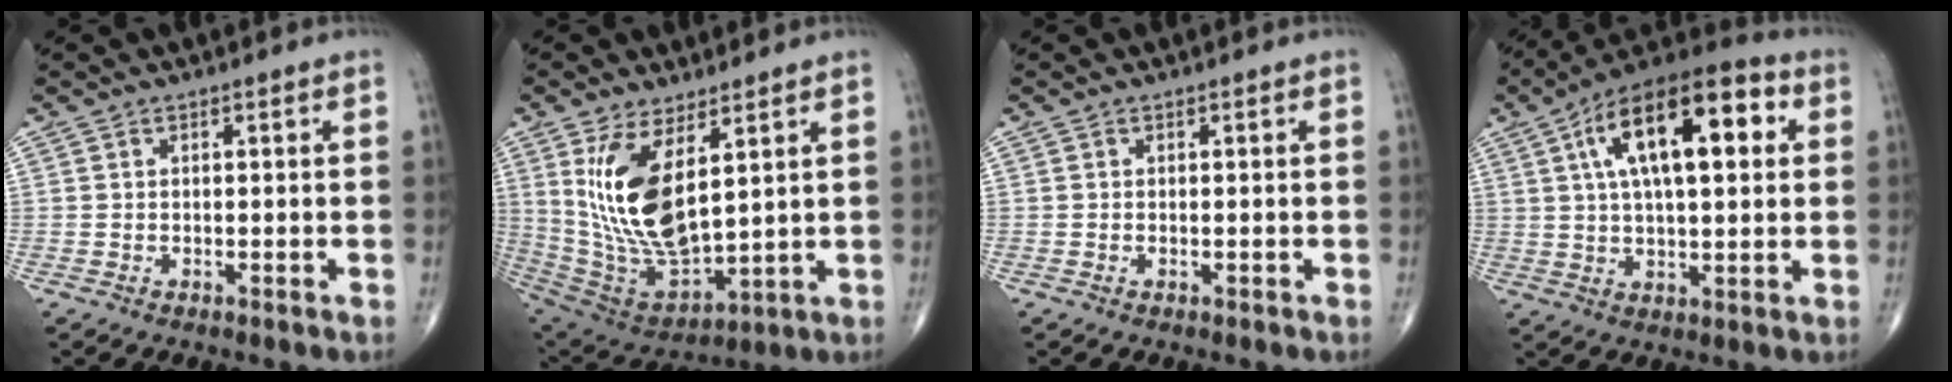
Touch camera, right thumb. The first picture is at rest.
{"total": 16.4, "force": [5.5, 7.3, 13.6], "torque": [-0.256, -0.030, 0.129]}
{"total": 0.0}
{"total": 20.2, "force": [5.7, 8.6, 17.4], "torque": [-0.268, 0.018, 0.083]}